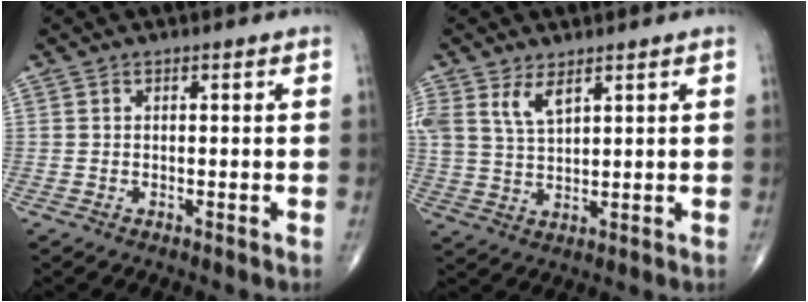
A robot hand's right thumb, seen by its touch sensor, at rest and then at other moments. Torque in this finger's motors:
{"motor_torque": [0.07, 0.14, 0.59, 0.49, 0.07]}